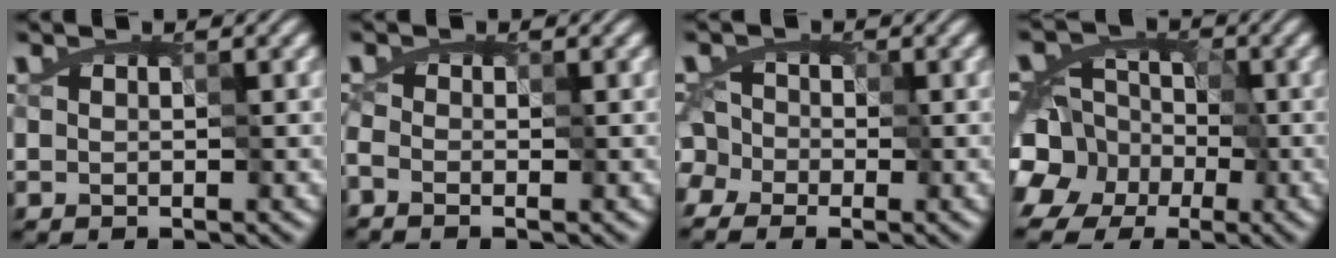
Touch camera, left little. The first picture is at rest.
{"total": 1.5, "force": [-0.5, 0.8, 1.2], "torque": [-0.018, 0.002, -0.015]}
{"total": 4.5, "force": [-1.6, 3.9, 1.6], "torque": [-0.019, 0.028, -0.066]}
{"total": 9.1, "force": [-3.3, 7.8, 3.5], "torque": [-0.071, 0.006, -0.090]}